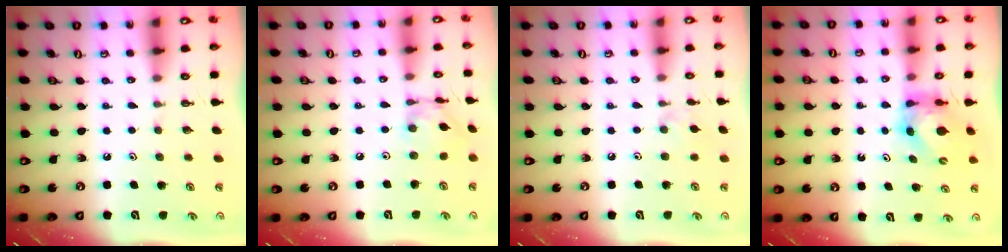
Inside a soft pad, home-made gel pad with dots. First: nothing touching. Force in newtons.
{"total": 8.7, "press": 8.7, "slide": 0.7}
{"total": 3.6, "press": 3.6, "slide": 0.5}
{"total": 5.8, "press": 5.8, "slide": 0.6}